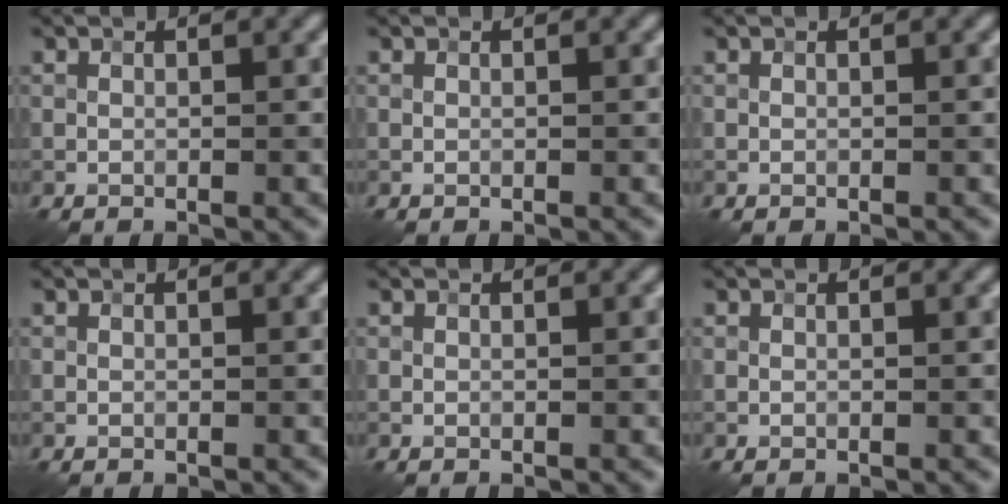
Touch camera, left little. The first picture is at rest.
{"total": 0.0}
{"total": 0.0}
{"total": 0.0}
{"total": 0.0}
{"total": 0.0}